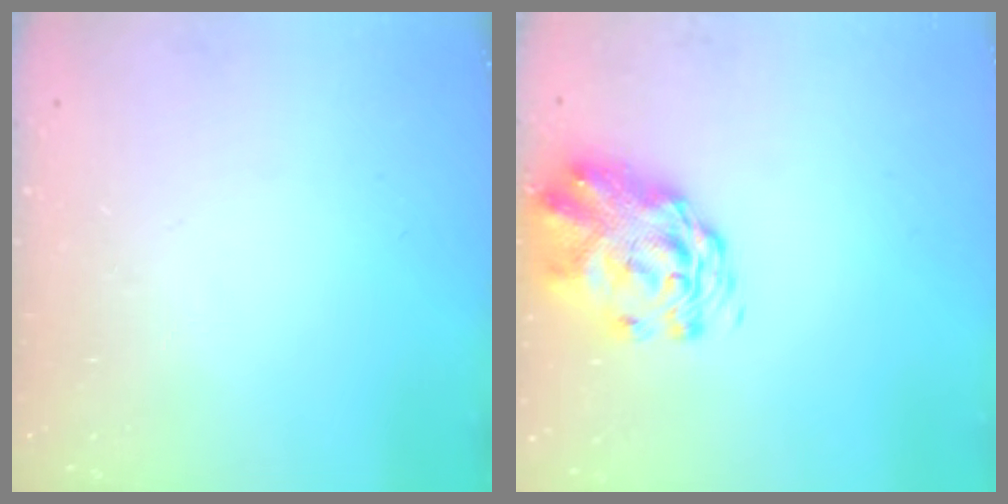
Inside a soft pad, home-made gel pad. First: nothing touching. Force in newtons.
{"total": 2.9, "press": 2.7, "slide": 1.1}